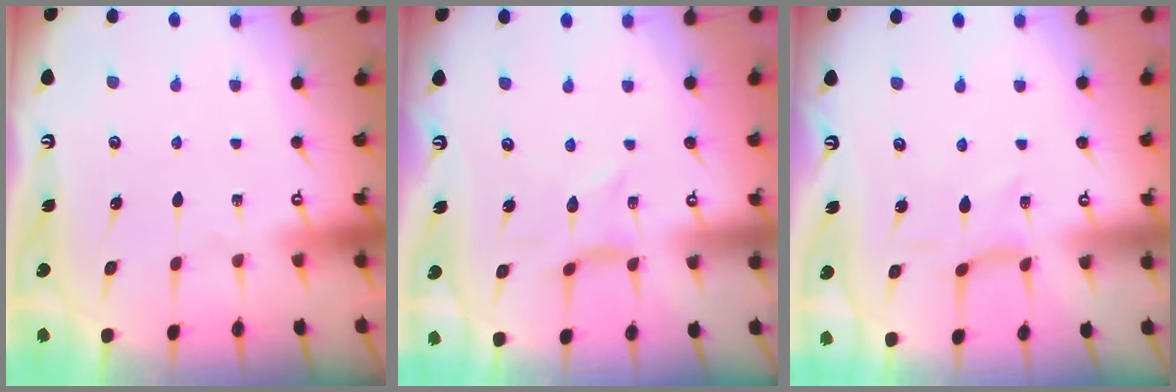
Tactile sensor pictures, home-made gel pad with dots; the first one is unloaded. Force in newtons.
{"total": 0.9, "press": 0.8, "slide": 0.1}
{"total": 1.2, "press": 1.1, "slide": 0.4}